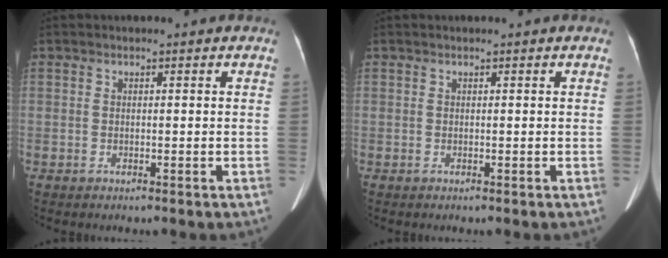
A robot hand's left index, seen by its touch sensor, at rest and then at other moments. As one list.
[{"total": 0.0}]